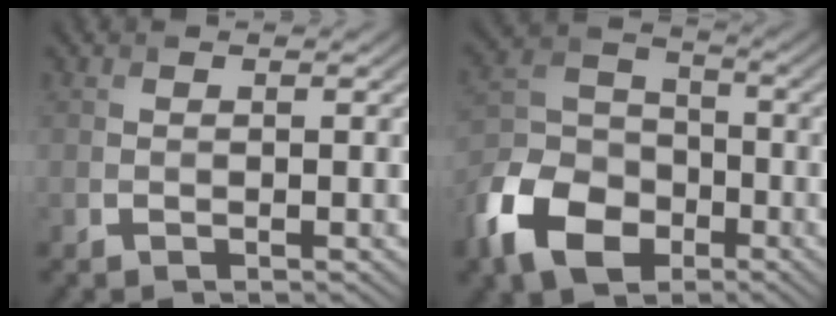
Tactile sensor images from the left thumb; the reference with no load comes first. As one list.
[{"total": 12.3, "force": [-6.5, 8.1, 6.6], "torque": [-0.163, -0.016, -0.147]}]